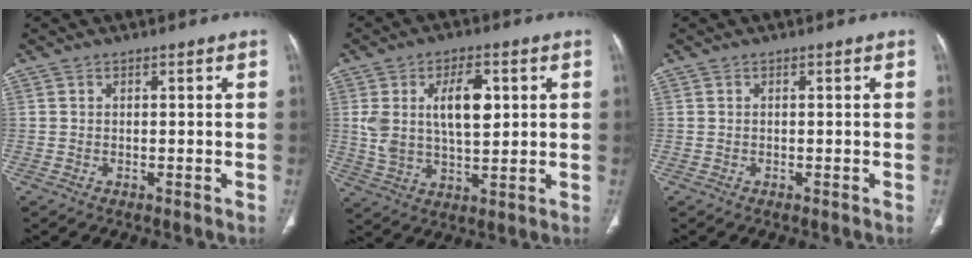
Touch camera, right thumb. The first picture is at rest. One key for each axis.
{"total": 11.8, "fx": 3.0, "fy": 6.0, "fz": 9.7, "tx": -0.165, "ty": -0.006, "tz": 0.059}
{"total": 0.0}